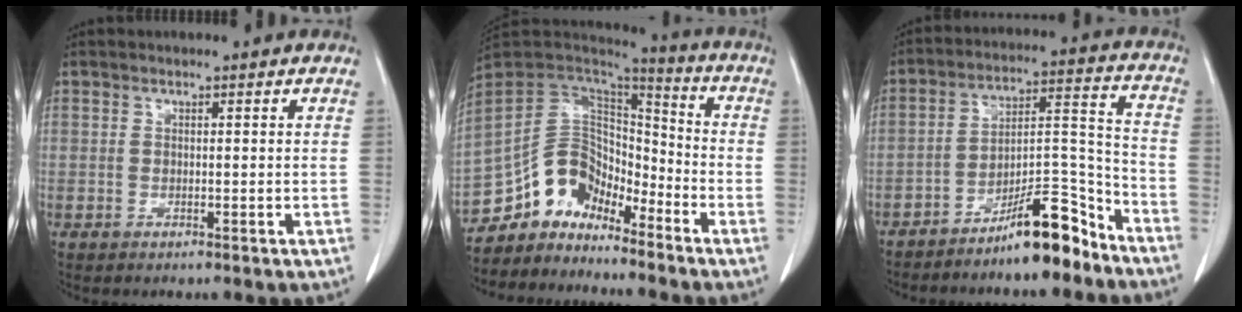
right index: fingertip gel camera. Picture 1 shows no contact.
{"total": 12.1, "force": [-10.2, 5.9, 2.8], "torque": [-0.045, 0.067, -0.192]}
{"total": 11.3, "force": [-8.9, 1.9, 6.6], "torque": [-0.098, 0.033, -0.149]}